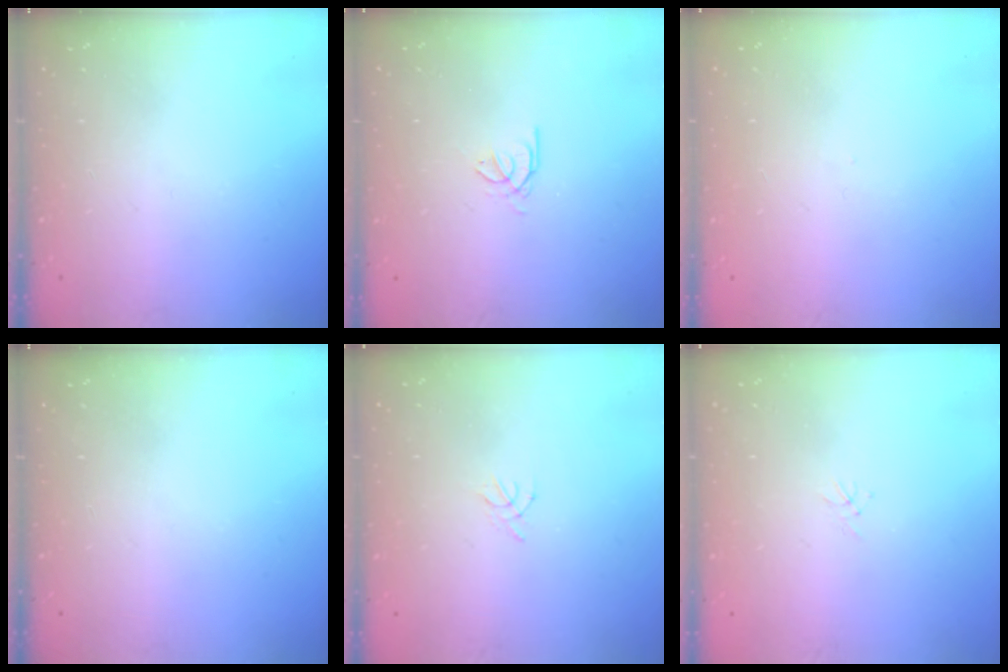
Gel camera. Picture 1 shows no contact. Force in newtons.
{"total": 0.7, "press": 0.6, "slide": 0.4}
{"total": 0.0}
{"total": 0.0}
{"total": 1.3, "press": 1.2, "slide": 0.4}
{"total": 1.1, "press": 1.0, "slide": 0.3}